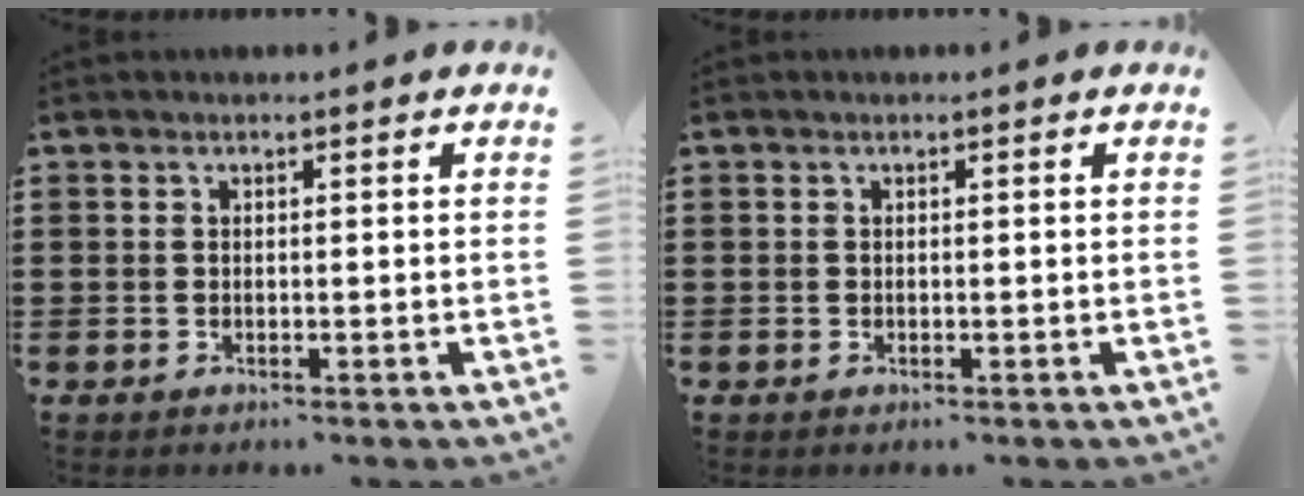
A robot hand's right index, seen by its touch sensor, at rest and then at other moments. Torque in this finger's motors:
{"motor_torque": [0.01, 0.01, 0.01, -0.01]}